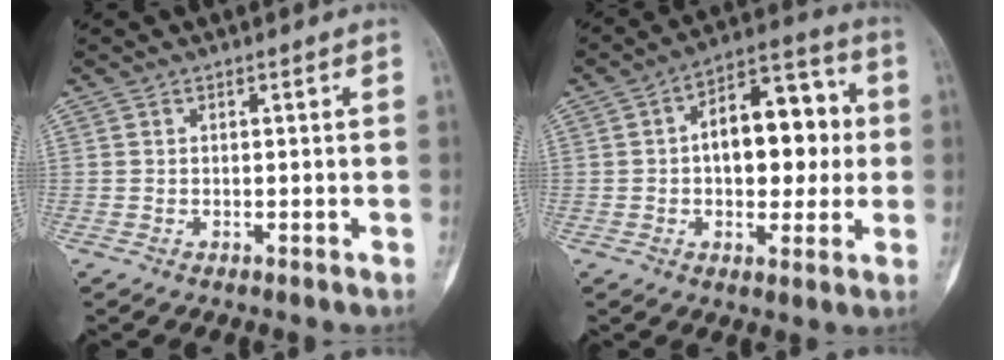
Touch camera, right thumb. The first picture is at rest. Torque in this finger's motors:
{"motor_torque": [0.86, 1.74, 0.67, -0.67, 0.24]}